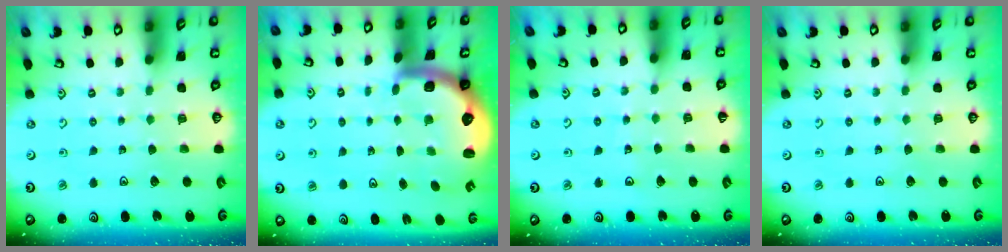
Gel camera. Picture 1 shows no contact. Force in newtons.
{"total": 2.8, "press": 2.5, "slide": 1.4}
{"total": 3.6, "press": 3.5, "slide": 0.4}
{"total": 0.0}